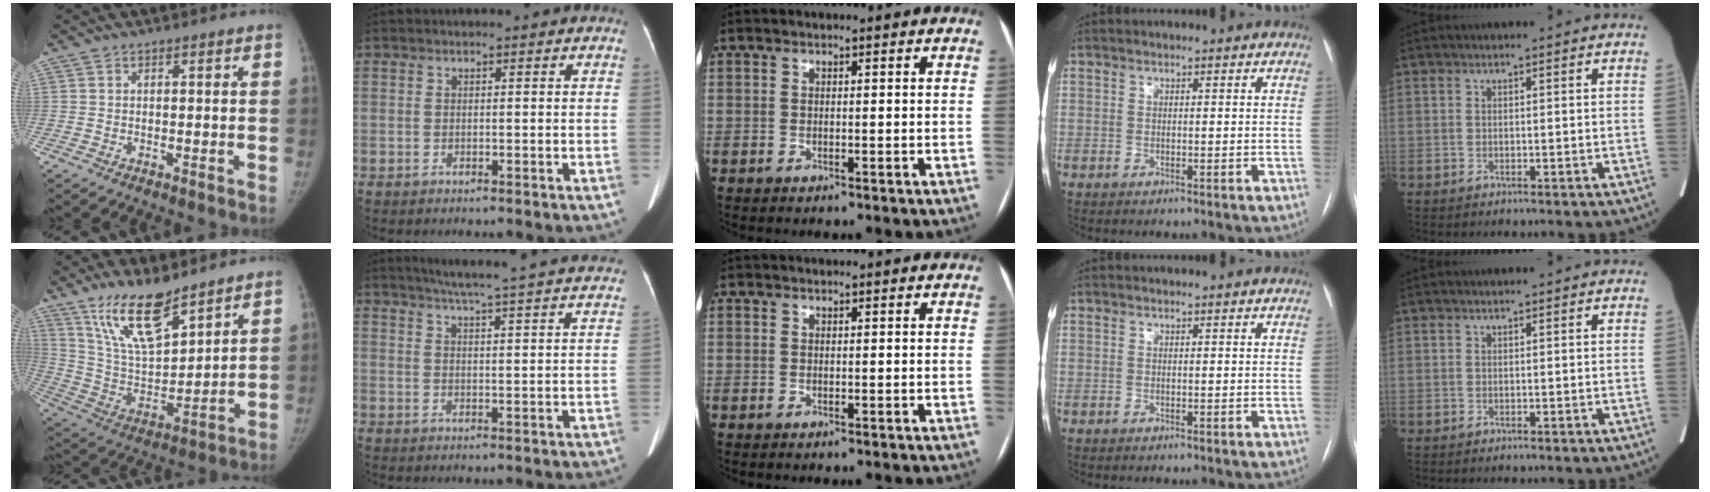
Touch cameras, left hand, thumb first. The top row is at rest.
{"thumb": {"total": 15.8, "force": [11.4, 5.2, 9.8], "torque": [-0.149, -0.068, 0.226]}, "index": {"total": 22.5, "force": [20.6, 0.0, 9.2], "torque": [-0.140, -0.021, 0.250]}, "middle": {"total": 1.4, "force": [-0.7, -1.0, -0.8], "torque": [0.015, -0.008, -0.011]}}